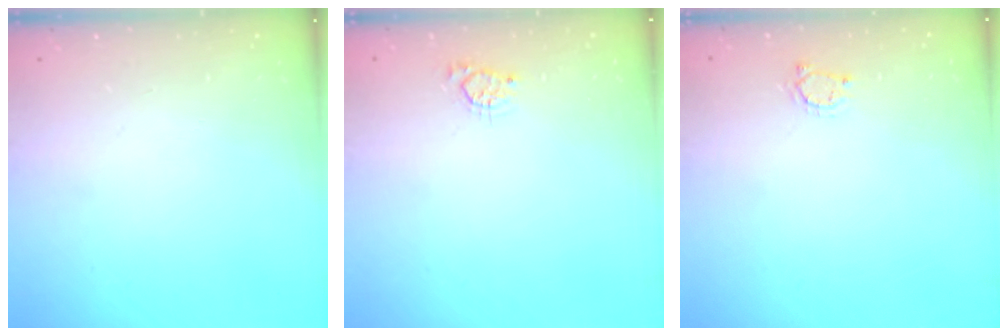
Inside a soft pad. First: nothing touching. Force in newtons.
{"total": 2.9, "press": 2.9, "slide": 0.3}
{"total": 3.3, "press": 3.2, "slide": 0.5}